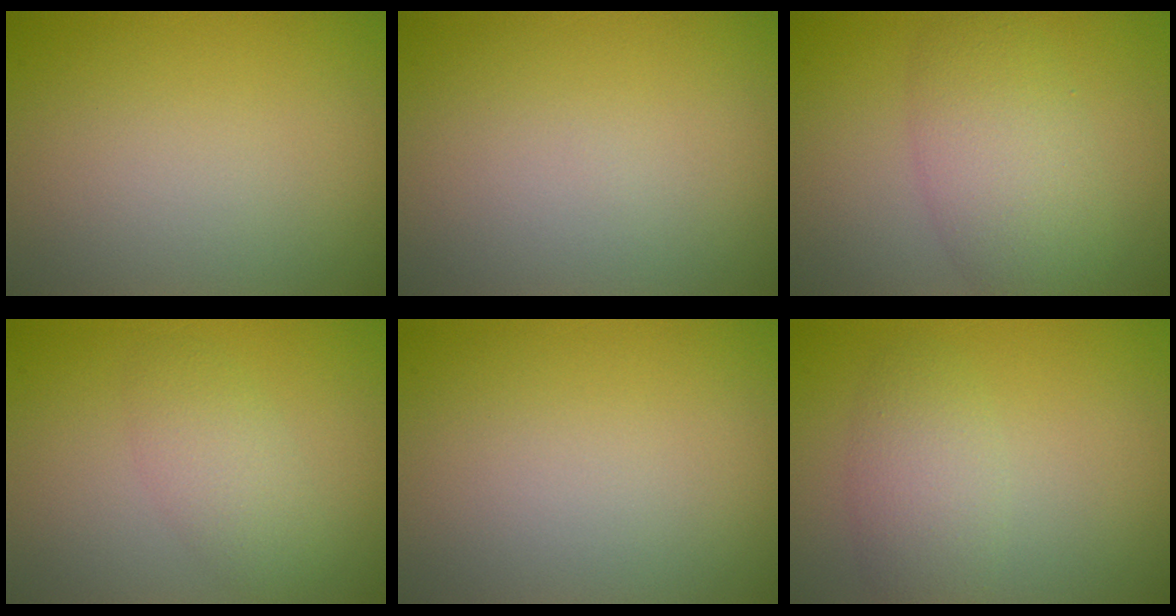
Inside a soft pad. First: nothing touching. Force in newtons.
{"total": 0.0}
{"total": 5.3, "press": 5.3, "slide": 0.3}
{"total": 2.7, "press": 2.7, "slide": 0.1}
{"total": 0.0}
{"total": 3.0, "press": 3.0, "slide": 0.1}